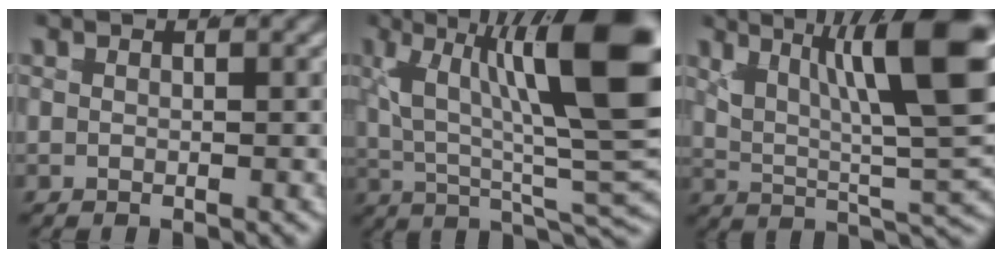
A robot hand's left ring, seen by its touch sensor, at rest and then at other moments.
{"total": 13.9, "force": [1.8, 5.4, 12.7], "torque": [-0.168, -0.006, 0.029]}
{"total": 14.7, "force": [3.9, 7.6, 12.0], "torque": [-0.162, 0.006, 0.049]}